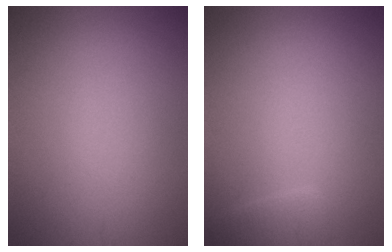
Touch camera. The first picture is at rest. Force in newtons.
{"total": 1.6, "press": 1.5, "slide": 0.2}